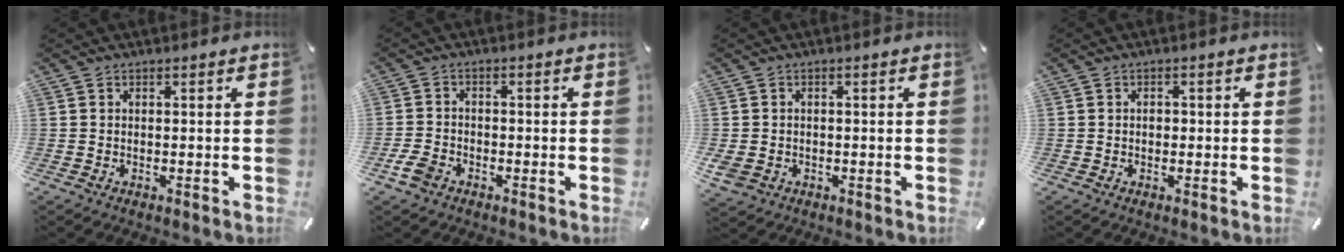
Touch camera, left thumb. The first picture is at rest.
{"total": 4.2, "force": [-2.3, 2.9, 1.9], "torque": [-0.050, 0.005, -0.047]}
{"total": 2.9, "force": [-0.9, 2.4, 1.3], "torque": [-0.037, -0.001, -0.018]}
{"total": 1.1, "force": [-0.1, 0.9, 0.6], "torque": [-0.013, 0.003, -0.003]}